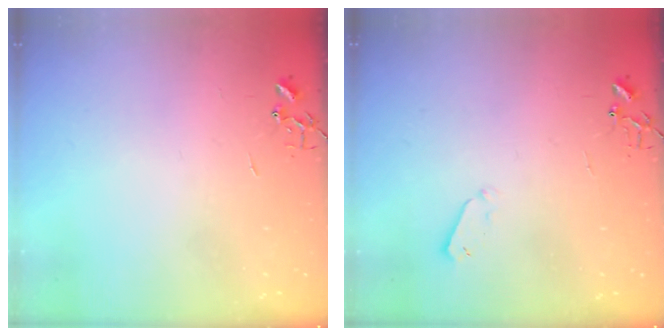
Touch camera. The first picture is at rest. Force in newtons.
{"total": 3.3, "press": 3.2, "slide": 0.7}